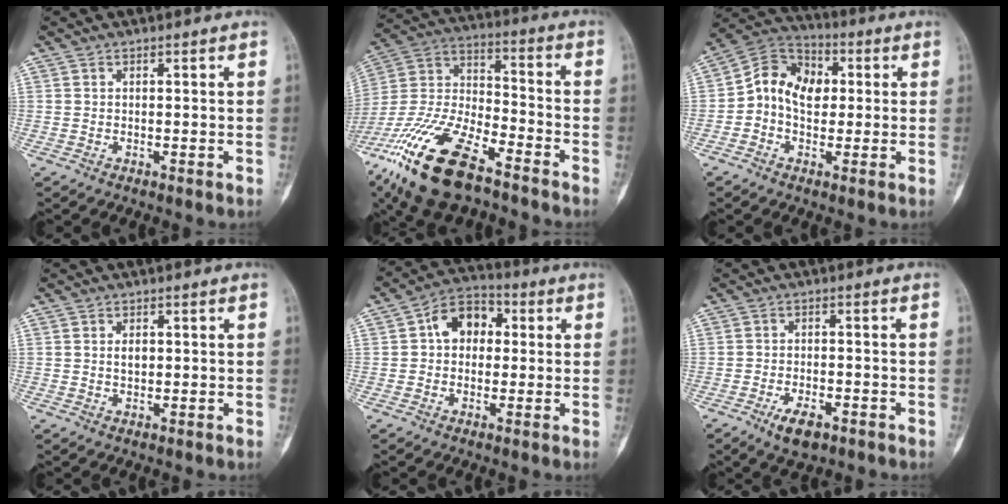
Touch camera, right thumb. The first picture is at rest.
{"total": 22.4, "force": [-14.4, 8.4, 15.0], "torque": [-0.330, 0.039, -0.271]}
{"total": 11.2, "force": [0.4, 8.5, 7.3], "torque": [-0.096, 0.030, -0.006]}
{"total": 2.1, "force": [0.3, 1.3, 1.5], "torque": [-0.022, -0.001, 0.007]}
{"total": 9.1, "force": [1.5, 6.8, 5.8], "torque": [-0.058, 0.024, 0.012]}
{"total": 5.1, "force": [-2.9, 2.4, 3.5], "torque": [-0.053, 0.008, -0.045]}